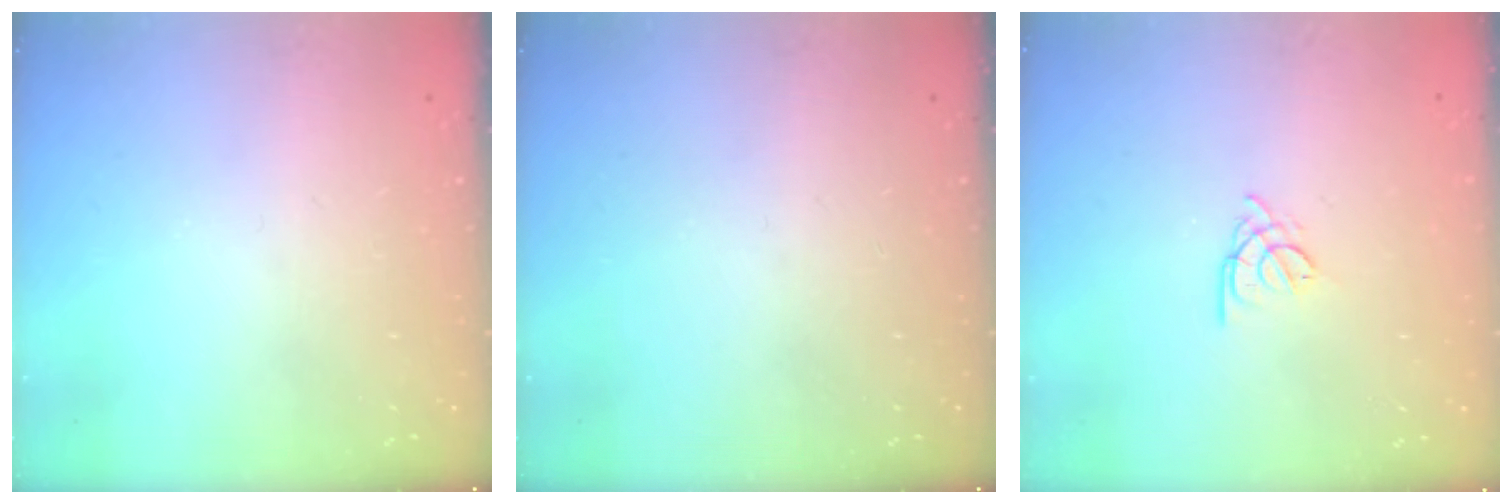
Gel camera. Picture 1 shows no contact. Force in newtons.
{"total": 0.0}
{"total": 2.2, "press": 2.2, "slide": 0.5}